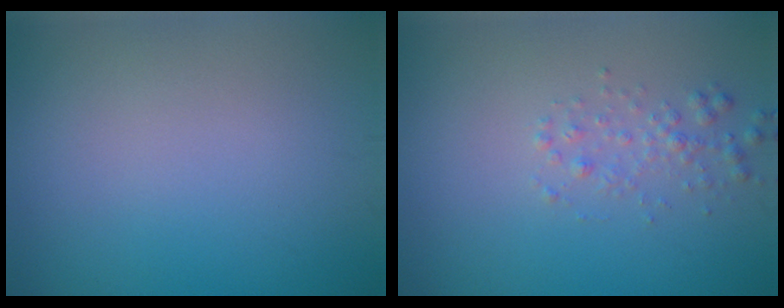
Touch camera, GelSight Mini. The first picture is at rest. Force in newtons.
{"total": 1.6, "press": 1.6, "slide": 0.0}